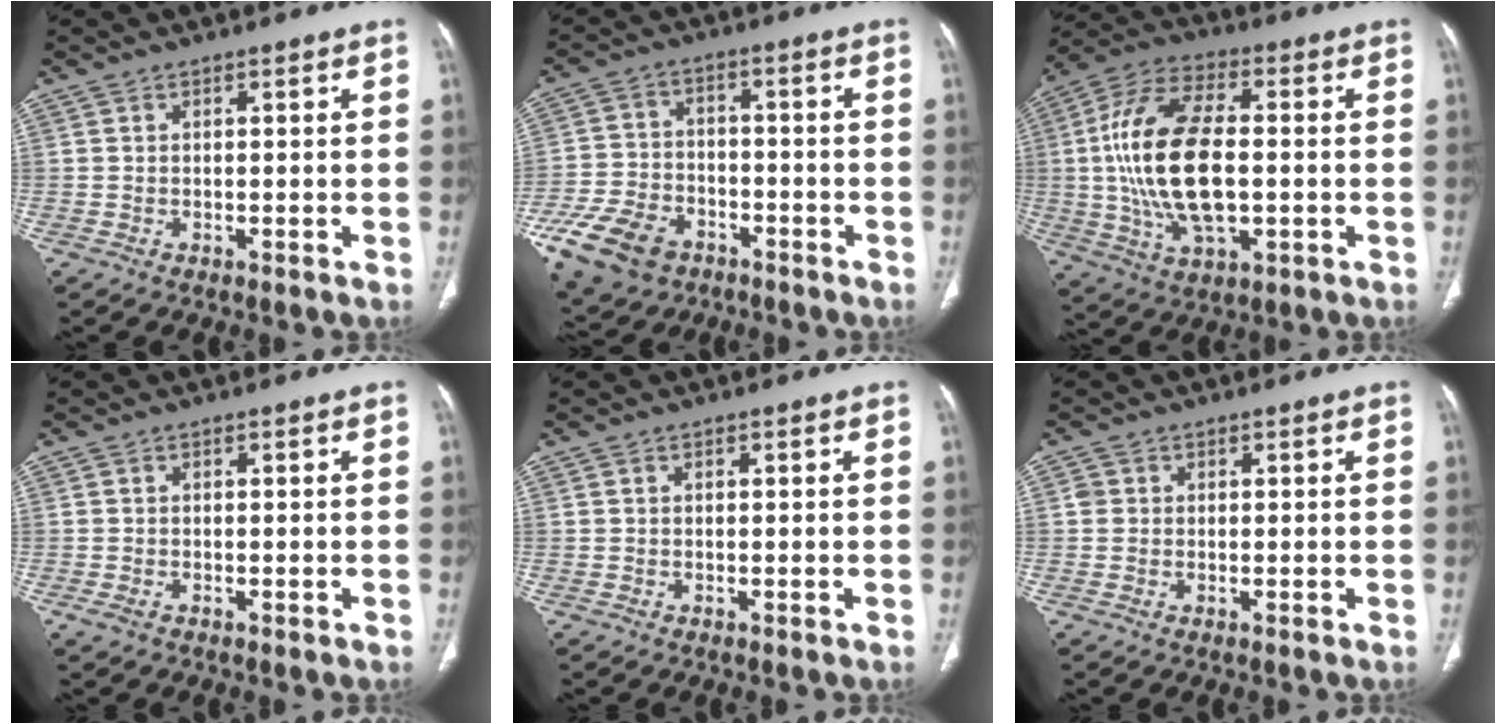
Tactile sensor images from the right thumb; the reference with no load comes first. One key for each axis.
{"total": 14.8, "fx": -7.9, "fy": 9.8, "fz": 7.6, "tx": -0.156, "ty": 0.026, "tz": -0.139}
{"total": 20.0, "fx": -0.4, "fy": 10.0, "fz": 17.3, "tx": -0.343, "ty": 0.011, "tz": -0.004}
{"total": 1.5, "fx": -0.8, "fy": 0.8, "fz": 1.0, "tx": -0.026, "ty": 0.000, "tz": -0.016}
{"total": 0.0}
{"total": 1.3, "fx": 0.1, "fy": 1.3, "fz": 0.3, "tx": 0.004, "ty": 0.004, "tz": 0.001}